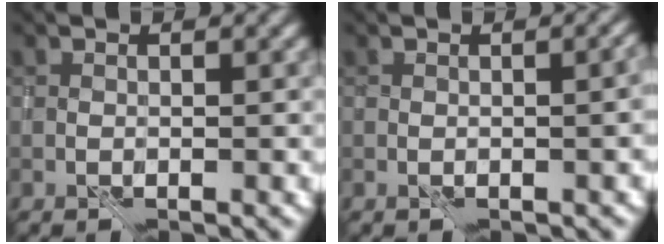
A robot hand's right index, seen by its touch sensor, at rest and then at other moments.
{"total": 3.8, "force": [-0.7, 1.7, 3.3], "torque": [-0.013, 0.003, 0.003]}